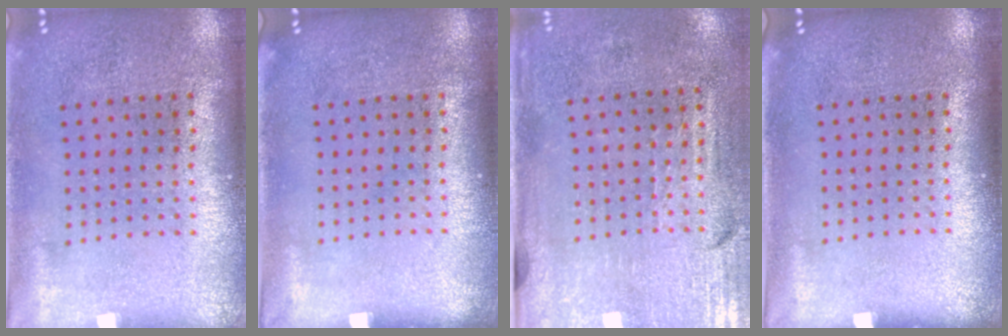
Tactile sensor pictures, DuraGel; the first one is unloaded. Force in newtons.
{"total": 0.0}
{"total": 3.2, "press": 2.7, "slide": 1.6}
{"total": 0.0}